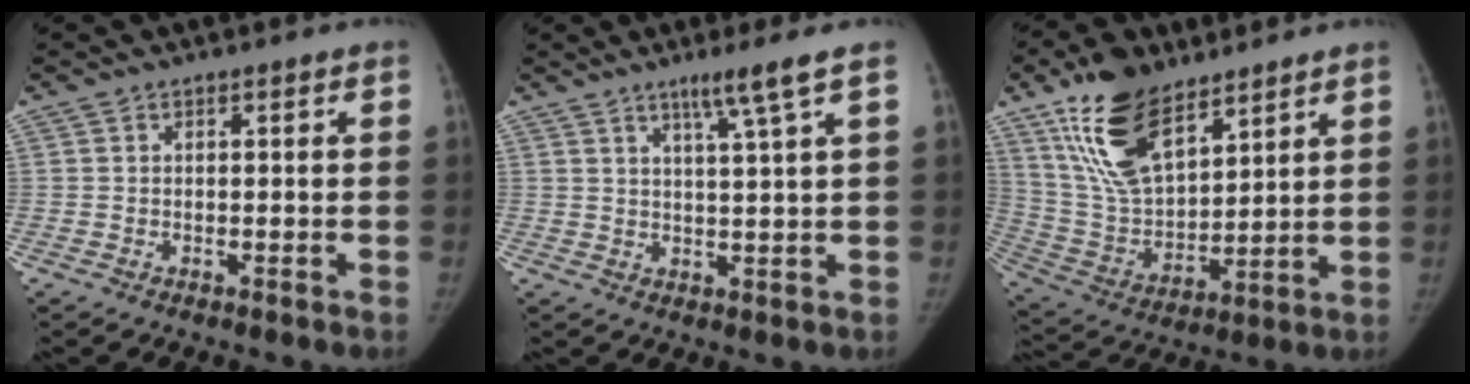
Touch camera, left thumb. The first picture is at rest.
{"total": 5.1, "force": [3.1, -1.1, 3.8], "torque": [-0.068, -0.023, 0.058]}
{"total": 18.1, "force": [11.4, 8.6, 11.1], "torque": [-0.175, -0.048, 0.226]}